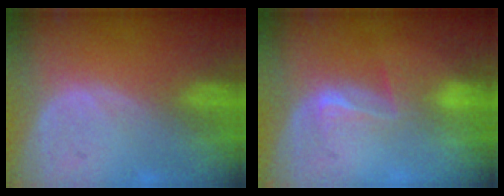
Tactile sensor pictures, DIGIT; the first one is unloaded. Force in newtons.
{"total": 3.0, "press": 2.7, "slide": 1.5}